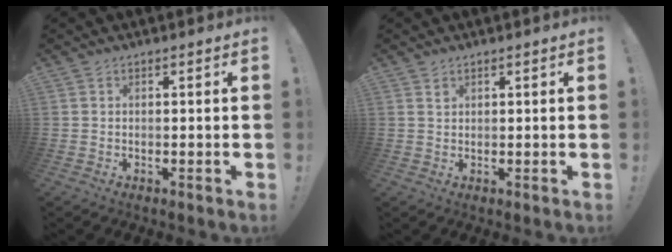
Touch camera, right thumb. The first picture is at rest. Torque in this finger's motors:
{"motor_torque": [-0.11, -0.13, 0.01, -0.10, 0.00]}